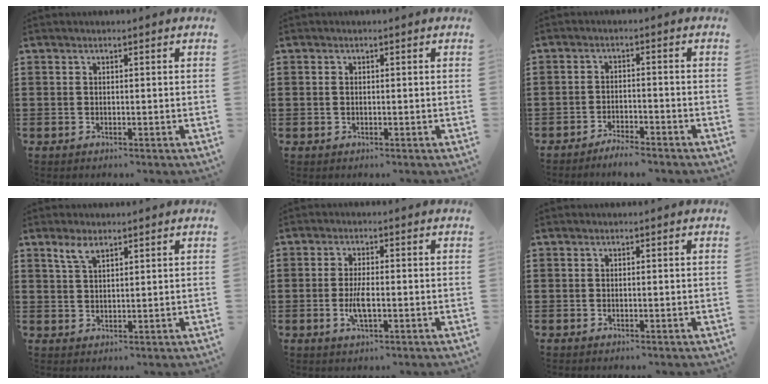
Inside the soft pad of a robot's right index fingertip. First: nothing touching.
{"total": 0.8, "force": [0.0, 0.6, 0.6], "torque": [-0.015, 0.003, 0.000]}
{"total": 2.8, "force": [-2.8, 0.0, 0.3], "torque": [-0.011, 0.001, -0.057]}
{"total": 3.2, "force": [2.2, 1.2, 2.0], "torque": [-0.045, 0.005, 0.039]}
{"total": 4.1, "force": [-0.9, 1.2, 3.8], "torque": [-0.078, -0.004, -0.020]}
{"total": 0.0}